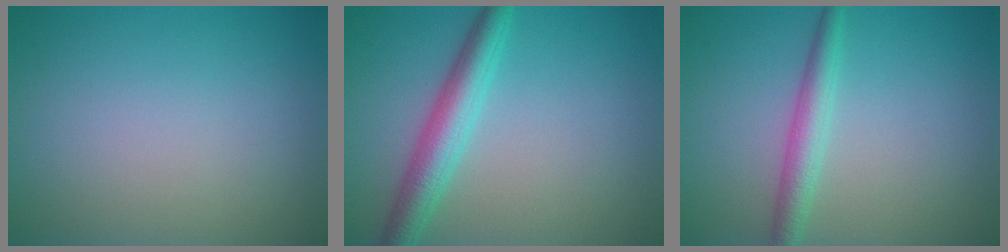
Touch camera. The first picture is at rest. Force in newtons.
{"total": 4.2, "press": 4.2, "slide": 0.1}
{"total": 2.7, "press": 2.7, "slide": 0.0}